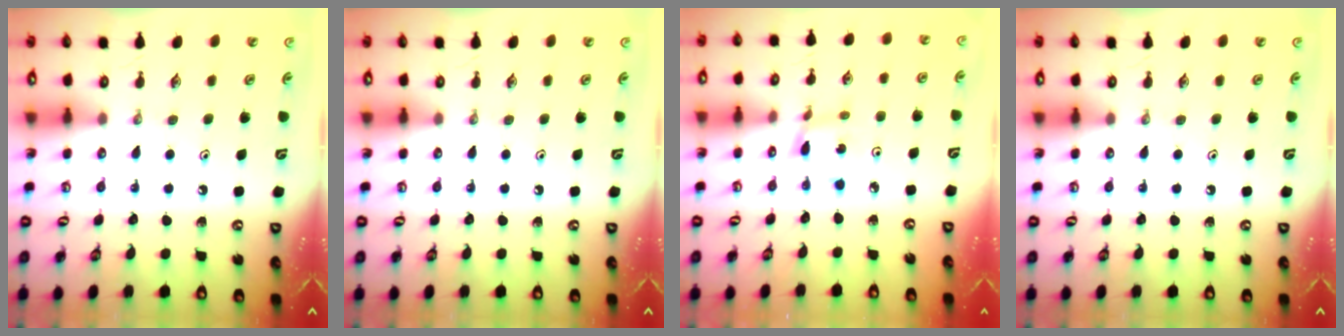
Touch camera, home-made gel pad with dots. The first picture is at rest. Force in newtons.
{"total": 0.0}
{"total": 2.6, "press": 2.6, "slide": 0.3}
{"total": 0.0}